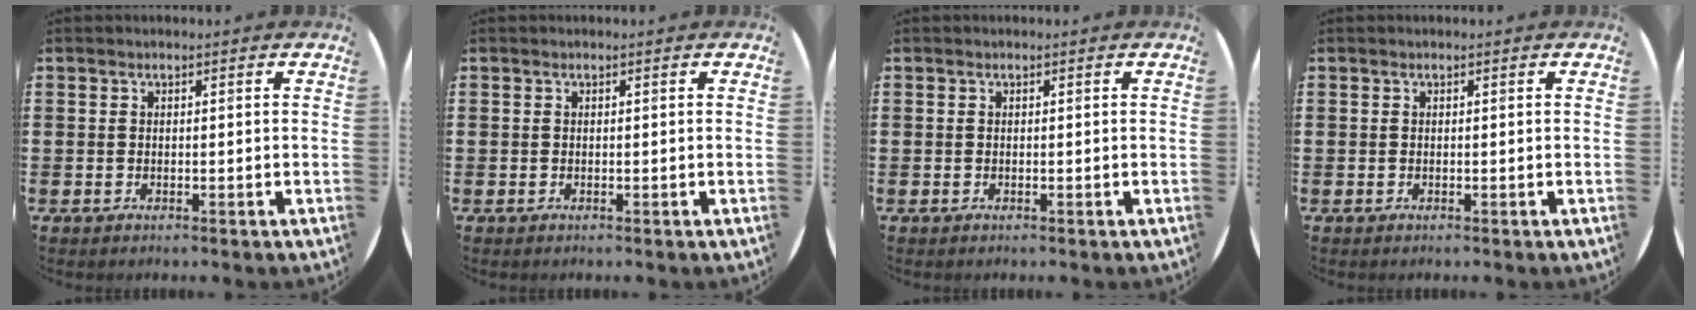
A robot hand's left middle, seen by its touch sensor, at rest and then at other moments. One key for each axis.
{"total": 0.0}
{"total": 0.0}
{"total": 0.0}